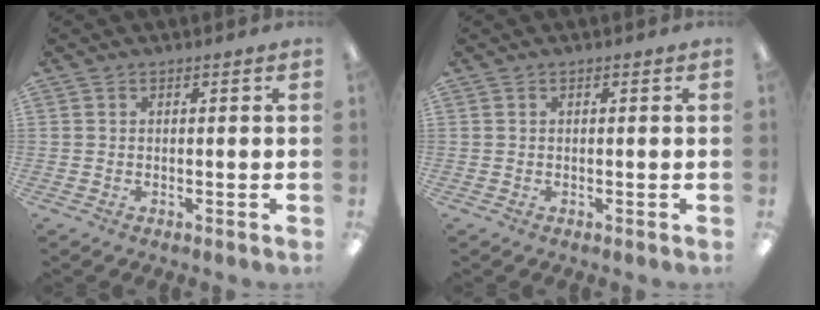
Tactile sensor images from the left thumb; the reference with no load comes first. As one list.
[{"total": 0.0}]